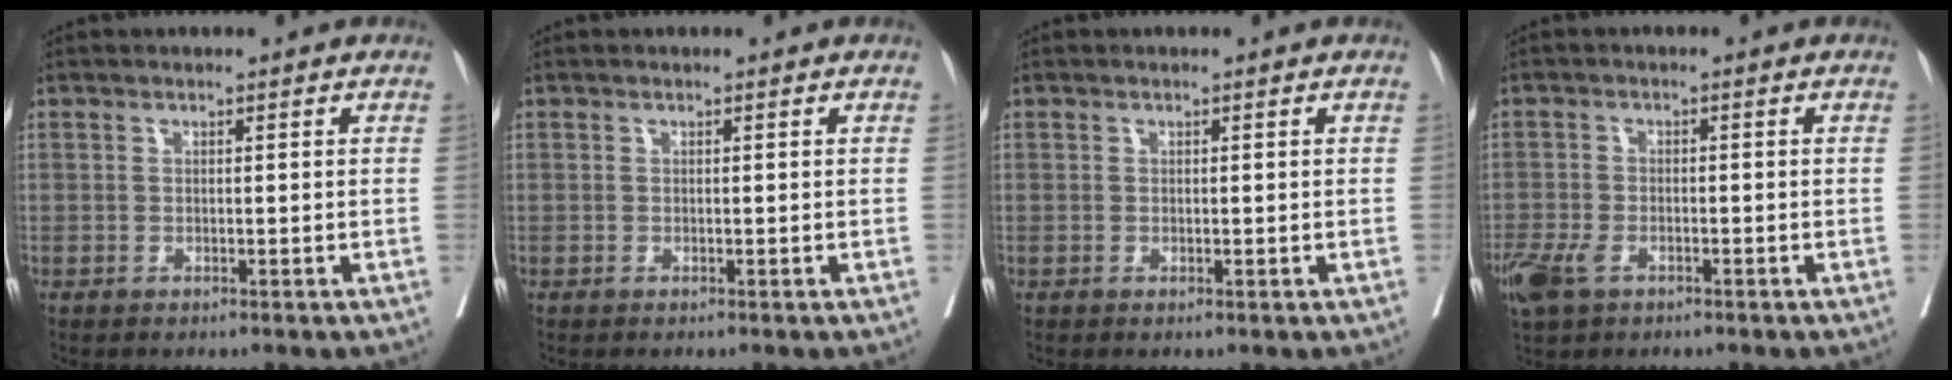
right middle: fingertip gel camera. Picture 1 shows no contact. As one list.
[{"total": 0.0}, {"total": 0.0}, {"total": 5.5, "force": [-3.4, 2.8, 3.3], "torque": [-0.068, -0.006, -0.063]}]